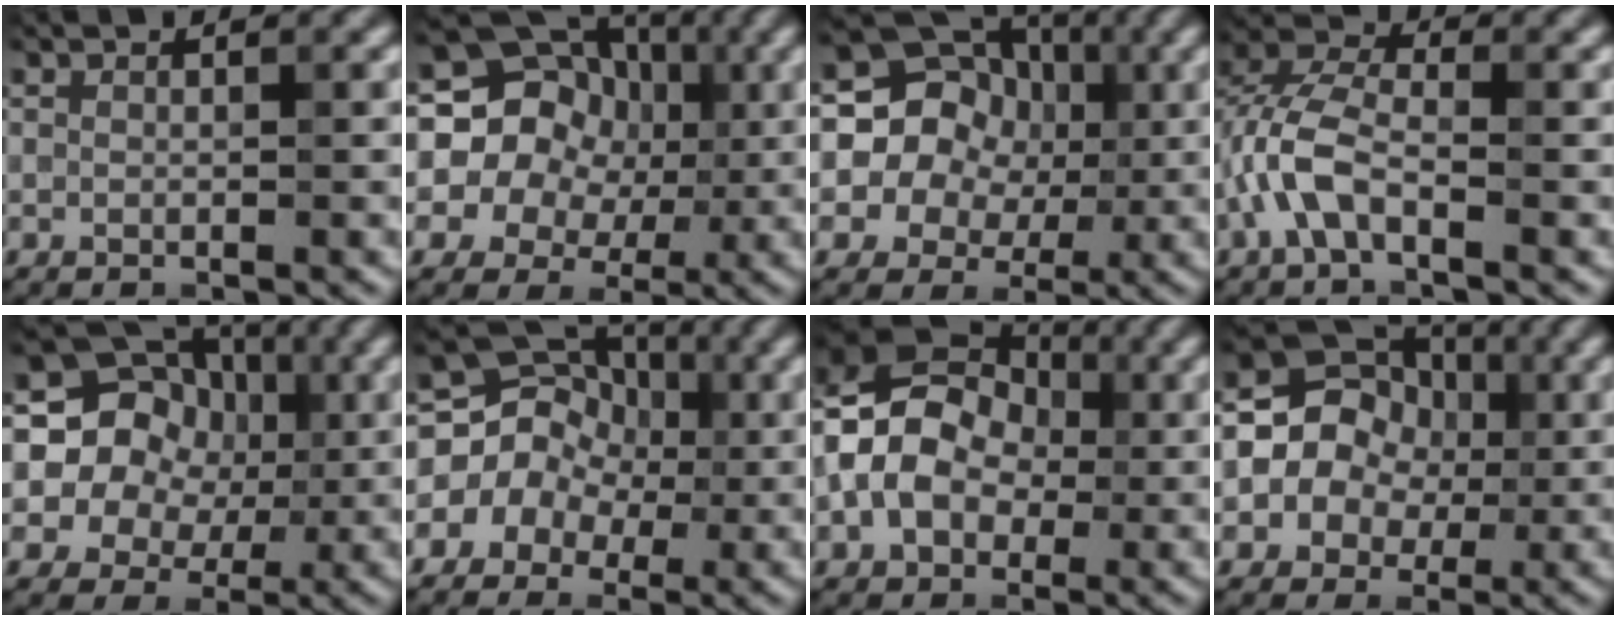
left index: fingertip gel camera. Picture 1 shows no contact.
{"total": 16.9, "force": [3.0, 15.2, 6.7], "torque": [-0.127, 0.039, 0.019]}
{"total": 13.5, "force": [2.2, 12.4, 4.9], "torque": [-0.104, 0.052, 0.017]}
{"total": 4.9, "force": [-1.8, 2.5, 3.8], "torque": [-0.089, 0.012, -0.046]}
{"total": 15.0, "force": [2.6, 13.6, 5.7], "torque": [-0.112, 0.047, 0.024]}
{"total": 9.8, "force": [-0.3, 8.9, 4.1], "torque": [-0.051, 0.058, -0.059]}
{"total": 8.6, "force": [-0.5, 6.6, 5.5], "torque": [-0.090, 0.012, -0.024]}
{"total": 8.3, "force": [0.4, 7.5, 3.5], "torque": [-0.040, 0.033, -0.023]}